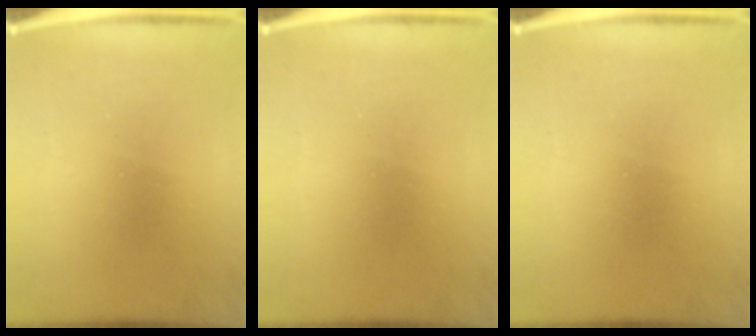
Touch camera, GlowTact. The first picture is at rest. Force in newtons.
{"total": 0.0}
{"total": 0.0}